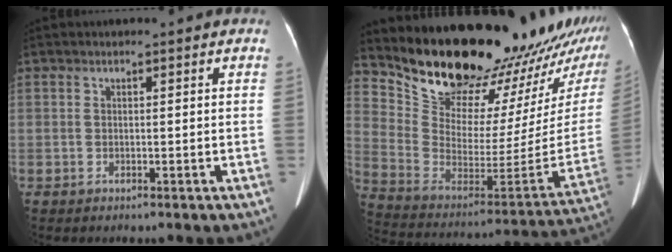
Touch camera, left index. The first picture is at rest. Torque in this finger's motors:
{"motor_torque": [0.60, -1.54, 0.59, 0.12]}